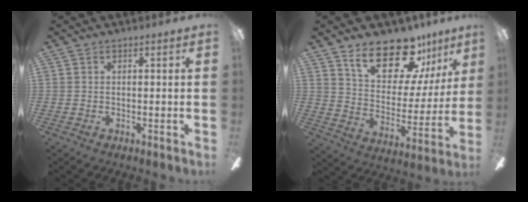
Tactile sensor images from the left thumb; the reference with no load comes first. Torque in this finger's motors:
{"motor_torque": [1.34, 1.00, 1.09, -1.35, 0.08]}